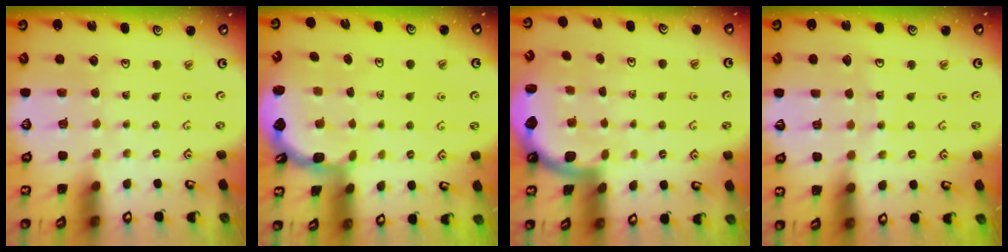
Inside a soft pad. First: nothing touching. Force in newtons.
{"total": 2.1, "press": 2.1, "slide": 0.2}
{"total": 1.9, "press": 1.9, "slide": 0.3}
{"total": 8.0, "press": 7.9, "slide": 0.9}